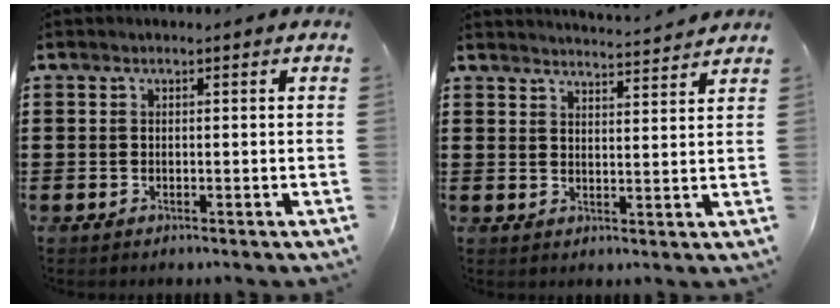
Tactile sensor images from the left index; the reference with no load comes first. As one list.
[{"total": 3.2, "force": [3.2, -0.6, 0.1], "torque": [-0.013, -0.021, 0.054]}]